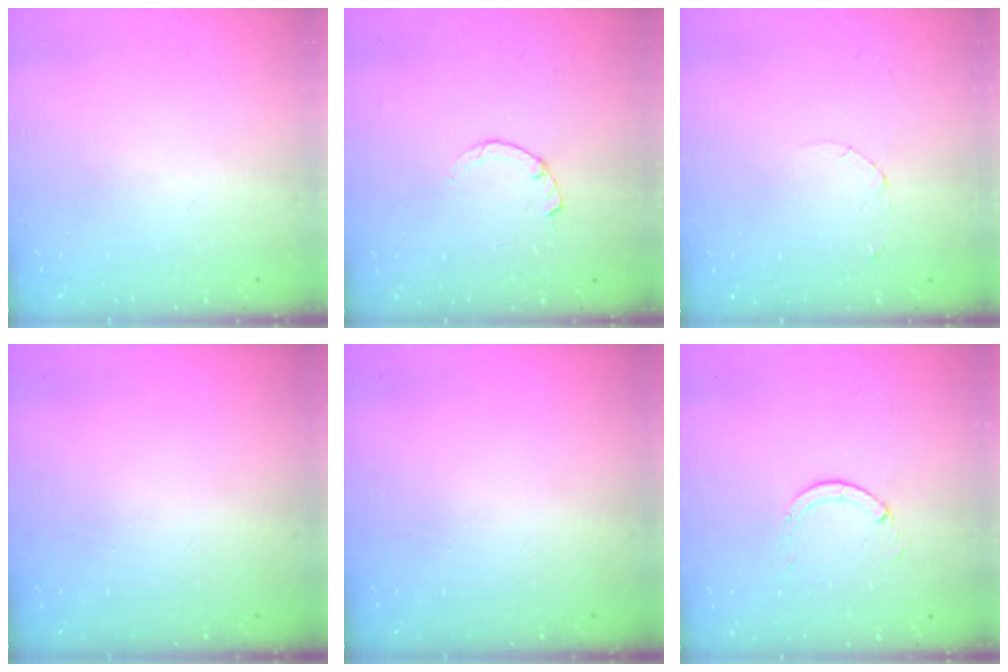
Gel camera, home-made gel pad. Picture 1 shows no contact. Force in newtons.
{"total": 1.0, "press": 0.9, "slide": 0.2}
{"total": 1.6, "press": 1.6, "slide": 0.2}
{"total": 0.0}
{"total": 0.0}
{"total": 0.6, "press": 0.5, "slide": 0.1}